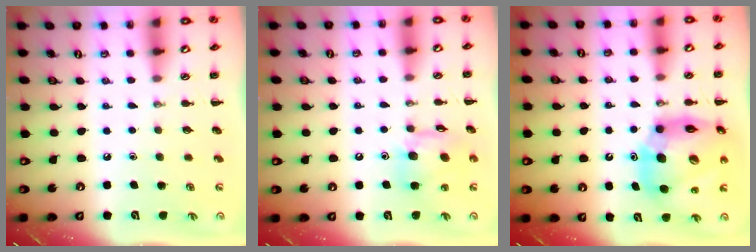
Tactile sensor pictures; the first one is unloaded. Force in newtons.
{"total": 12.8, "press": 12.6, "slide": 2.7}
{"total": 17.5, "press": 16.7, "slide": 5.1}